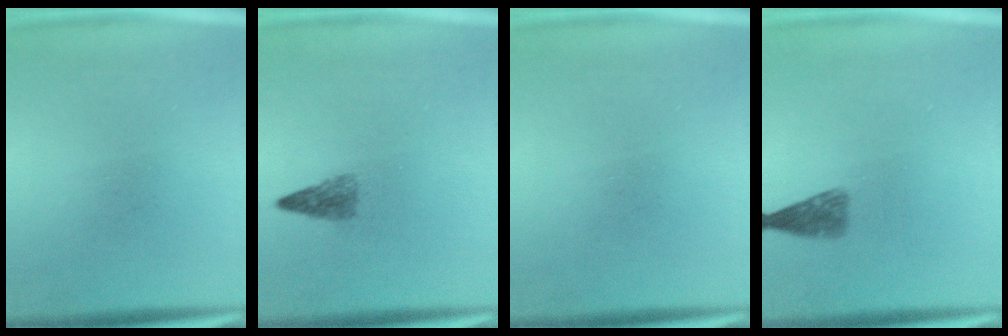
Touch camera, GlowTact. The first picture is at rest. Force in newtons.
{"total": 2.2}
{"total": 0.0}
{"total": 2.5}